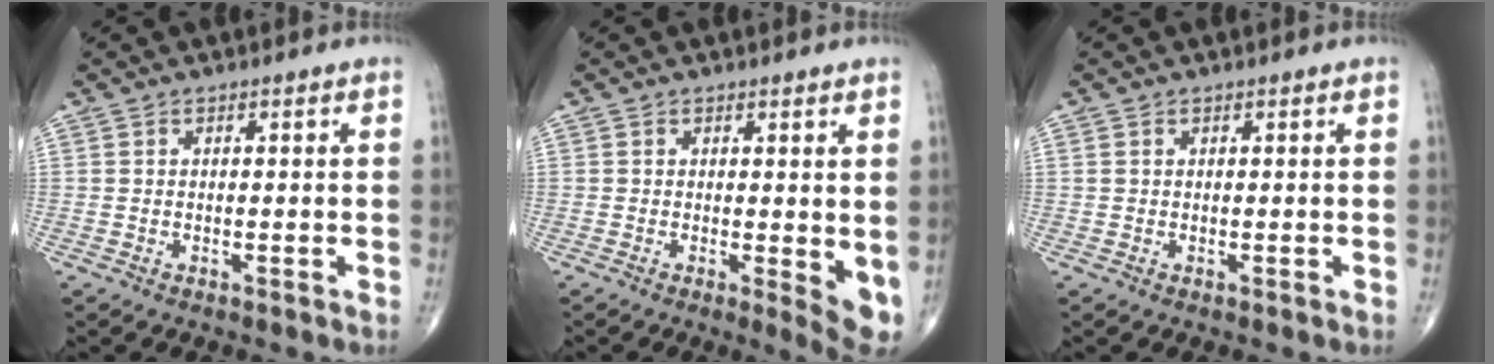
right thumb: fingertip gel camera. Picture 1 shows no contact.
{"total": 4.9, "force": [0.1, 1.6, 4.6], "torque": [-0.059, -0.013, 0.002]}
{"total": 0.6, "force": [0.2, 0.4, 0.3], "torque": [-0.007, 0.004, 0.007]}